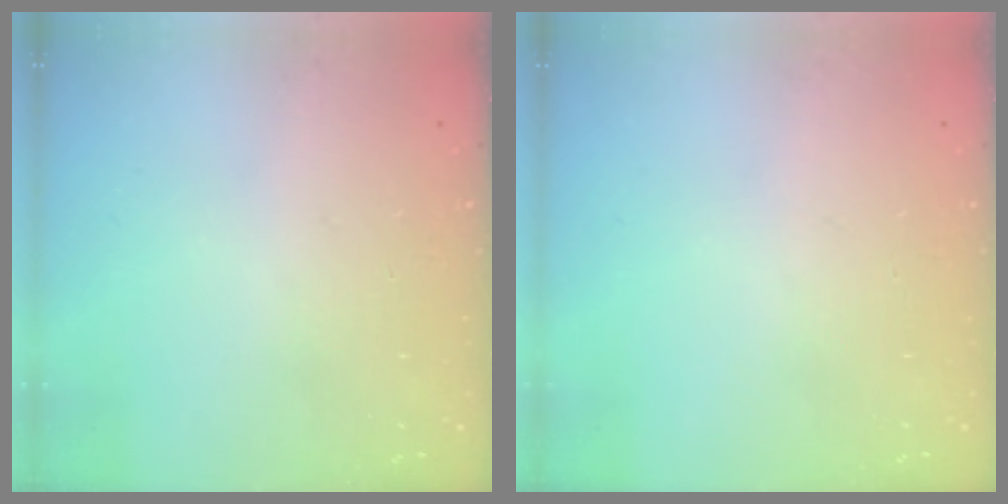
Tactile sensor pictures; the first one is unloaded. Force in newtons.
{"total": 0.0}